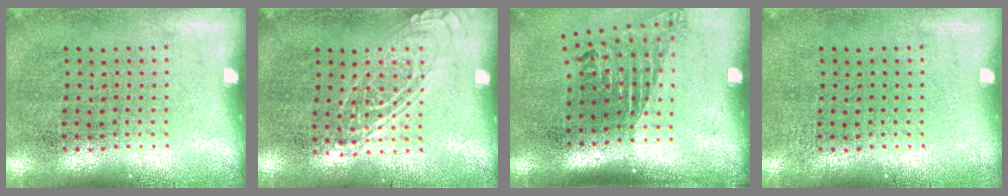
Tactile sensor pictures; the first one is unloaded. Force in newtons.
{"total": 1.3, "press": 1.2, "slide": 0.6}
{"total": 1.7, "press": 1.1, "slide": 1.3}
{"total": 0.0}